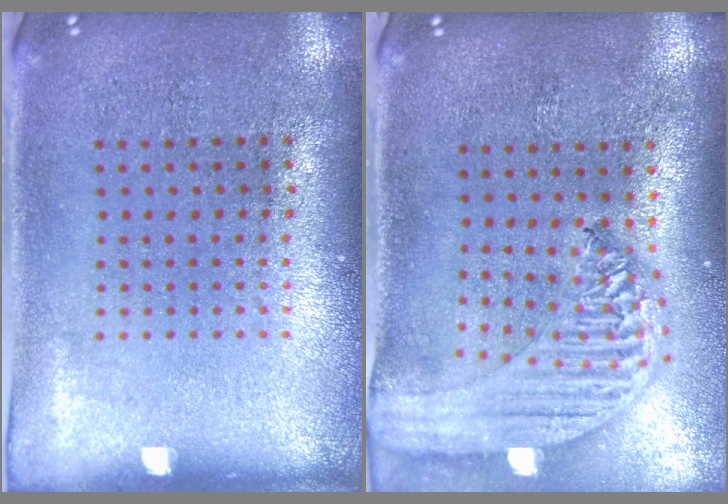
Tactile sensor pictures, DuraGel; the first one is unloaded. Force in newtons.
{"total": 2.3, "press": 2.0, "slide": 1.1}